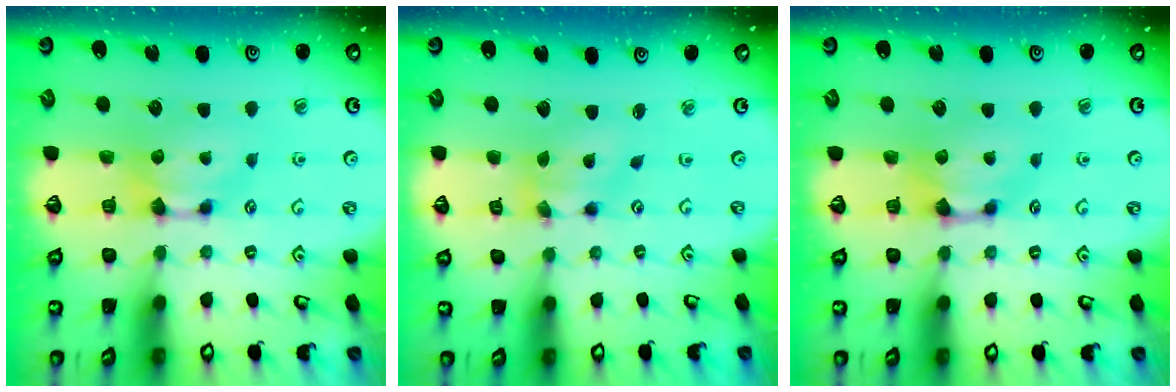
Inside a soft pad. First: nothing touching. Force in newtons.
{"total": 2.4, "press": 1.6, "slide": 1.7}
{"total": 0.8, "press": 0.3, "slide": 0.7}